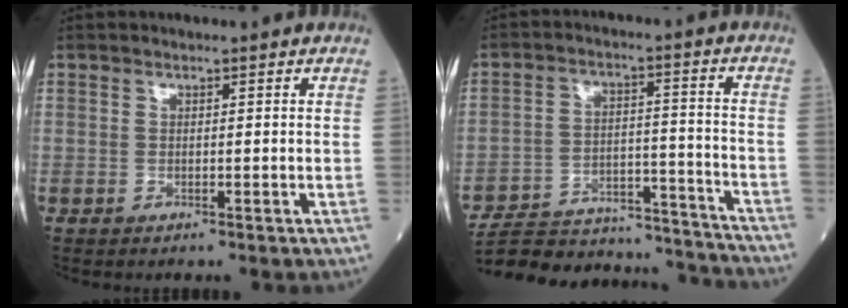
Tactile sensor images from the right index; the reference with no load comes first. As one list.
[{"total": 23.7, "force": [-22.6, 3.6, 6.0], "torque": [-0.105, 0.002, -0.319]}]